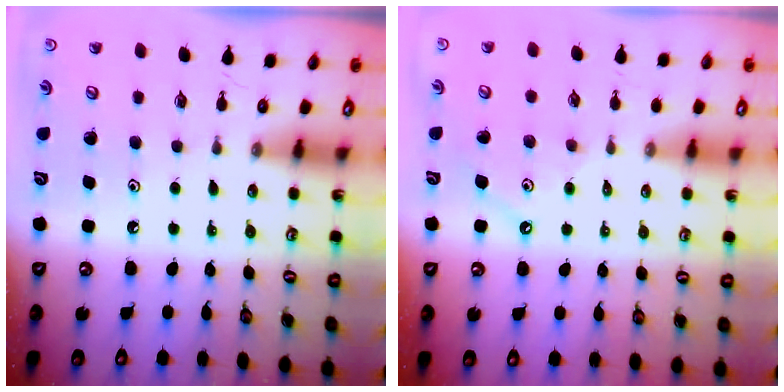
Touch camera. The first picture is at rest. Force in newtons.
{"total": 1.5, "press": 1.4, "slide": 0.2}